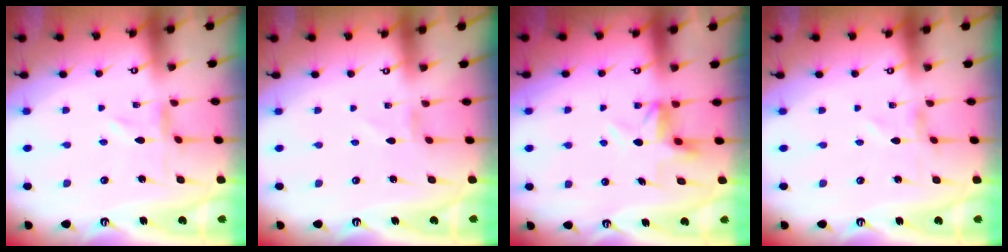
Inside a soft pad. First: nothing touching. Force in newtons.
{"total": 0.0}
{"total": 4.6, "press": 4.6, "slide": 0.2}
{"total": 0.0}